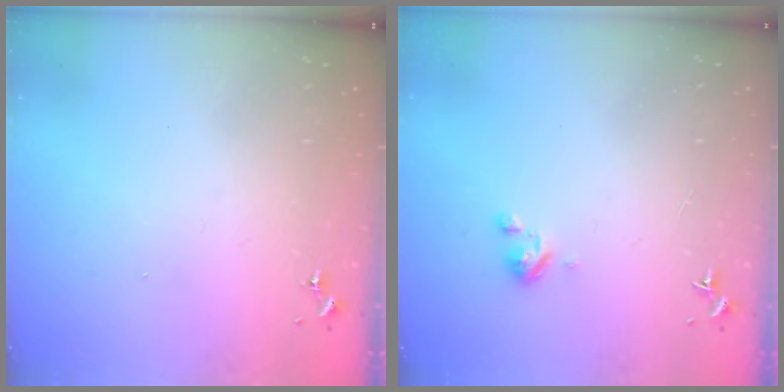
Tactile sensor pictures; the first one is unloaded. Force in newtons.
{"total": 3.1, "press": 3.1, "slide": 0.3}